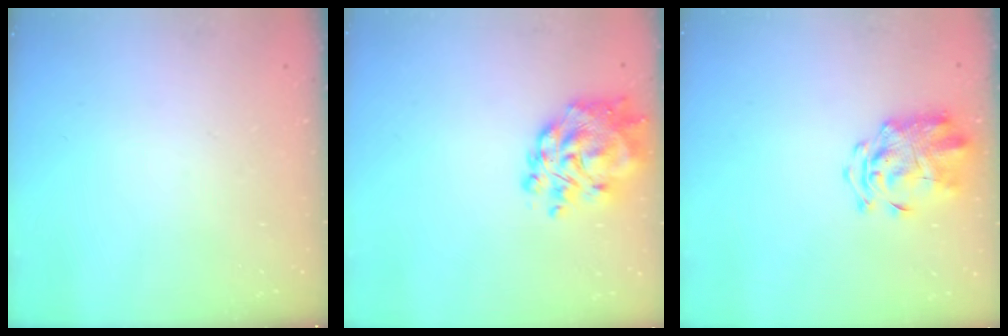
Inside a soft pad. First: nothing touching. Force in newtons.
{"total": 11.3, "press": 10.8, "slide": 3.4}
{"total": 3.2, "press": 3.0, "slide": 1.0}